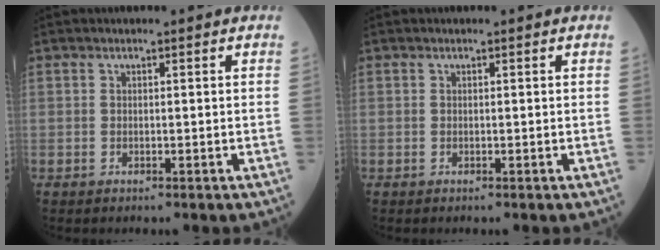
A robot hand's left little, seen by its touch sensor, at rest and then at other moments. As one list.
[{"total": 0.0}]